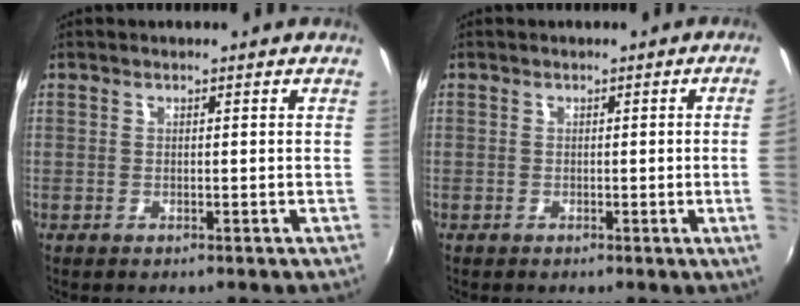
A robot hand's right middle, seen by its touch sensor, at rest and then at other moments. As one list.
[{"total": 2.7, "force": [-0.1, -1.4, 2.2], "torque": [-0.034, -0.010, 0.003]}]